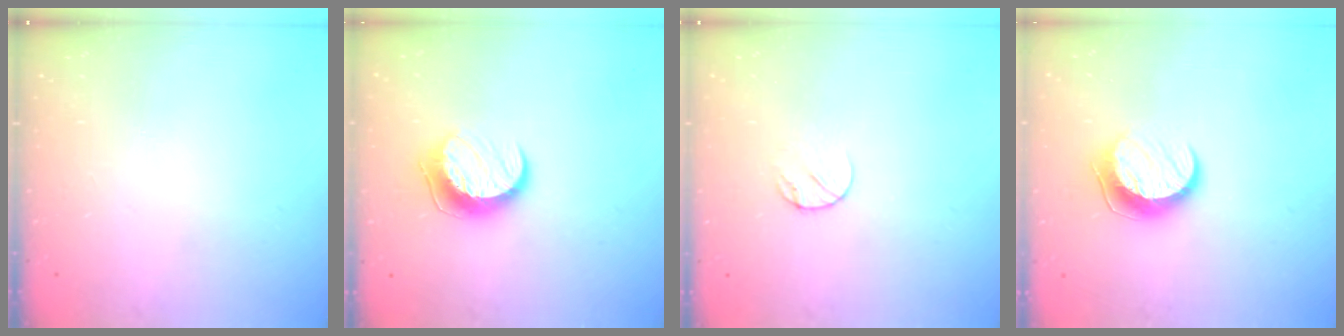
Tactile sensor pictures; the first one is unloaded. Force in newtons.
{"total": 10.5, "press": 10.5, "slide": 0.3}
{"total": 5.9, "press": 5.9, "slide": 0.6}
{"total": 9.7, "press": 9.7, "slide": 0.7}